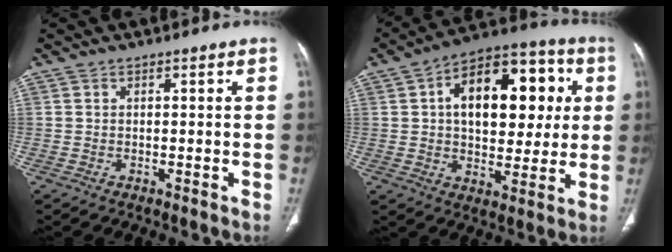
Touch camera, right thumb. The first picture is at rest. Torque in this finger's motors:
{"motor_torque": [-0.53, 1.42, 0.47, -0.04, 0.14]}